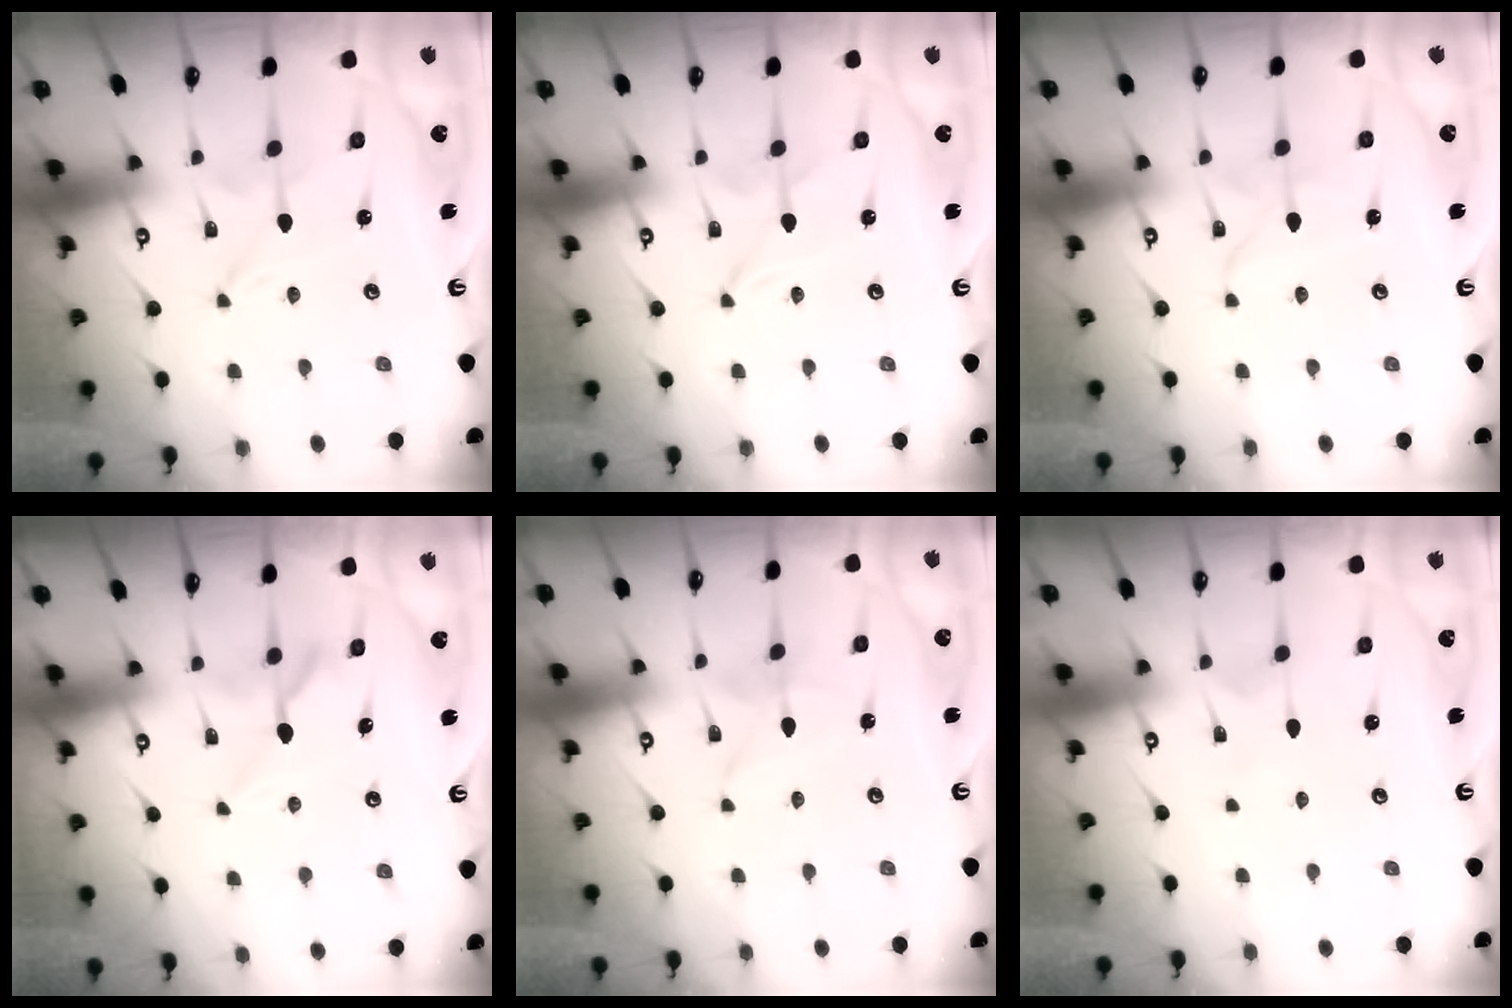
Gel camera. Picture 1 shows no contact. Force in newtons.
{"total": 1.1, "press": 1.1, "slide": 0.1}
{"total": 2.4, "press": 2.4, "slide": 0.3}
{"total": 5.6, "press": 5.5, "slide": 0.7}
{"total": 1.8, "press": 1.8, "slide": 0.2}
{"total": 1.3, "press": 1.3, "slide": 0.2}